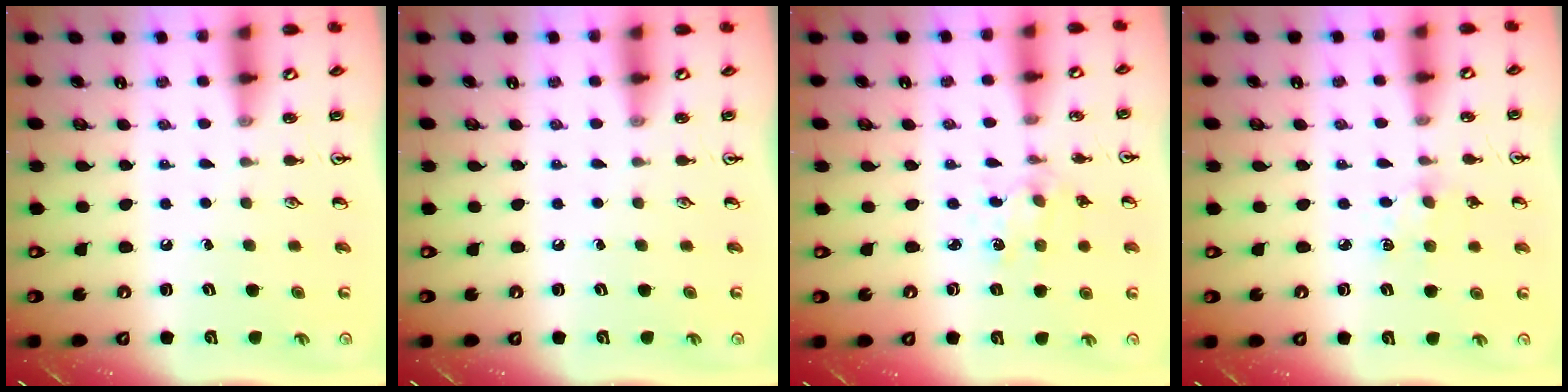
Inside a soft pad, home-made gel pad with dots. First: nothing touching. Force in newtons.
{"total": 0.0}
{"total": 2.1, "press": 2.1, "slide": 0.4}
{"total": 4.8, "press": 4.7, "slide": 0.6}